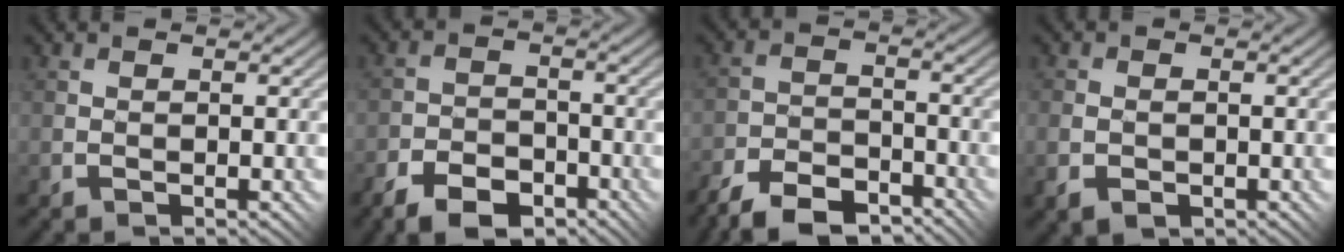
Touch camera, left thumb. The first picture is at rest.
{"total": 6.4, "force": [-4.8, 2.9, 3.0], "torque": [-0.054, -0.002, -0.092]}
{"total": 8.6, "force": [-7.3, 2.8, 3.4], "torque": [-0.066, -0.003, -0.138]}
{"total": 2.3, "force": [-0.9, 1.7, 1.3], "torque": [-0.025, -0.005, -0.017]}